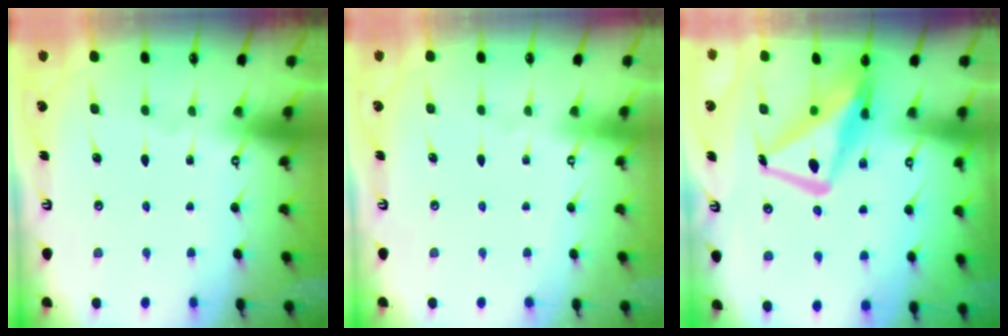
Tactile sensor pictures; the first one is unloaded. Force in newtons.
{"total": 3.9, "press": 3.9, "slide": 0.1}
{"total": 15.3, "press": 15.2, "slide": 1.7}